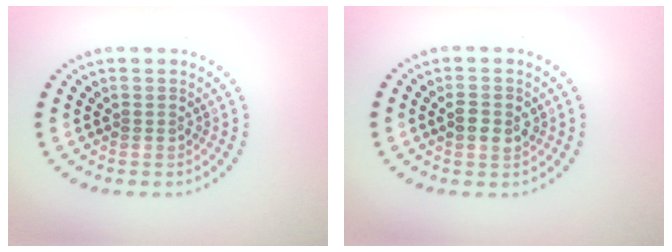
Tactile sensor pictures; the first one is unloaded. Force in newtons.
{"total": 2.1, "press": 2.0, "slide": 0.3}